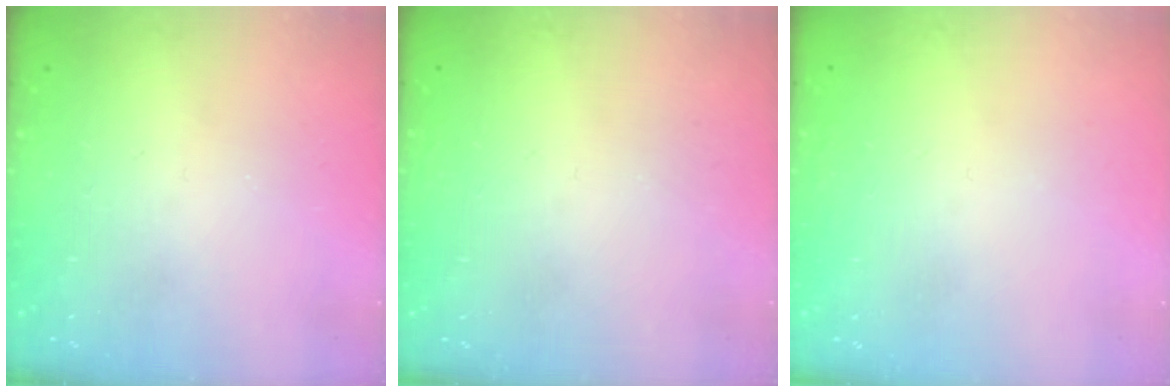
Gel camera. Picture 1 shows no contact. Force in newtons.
{"total": 1.6, "press": 1.6, "slide": 0.1}
{"total": 1.6, "press": 1.5, "slide": 0.1}